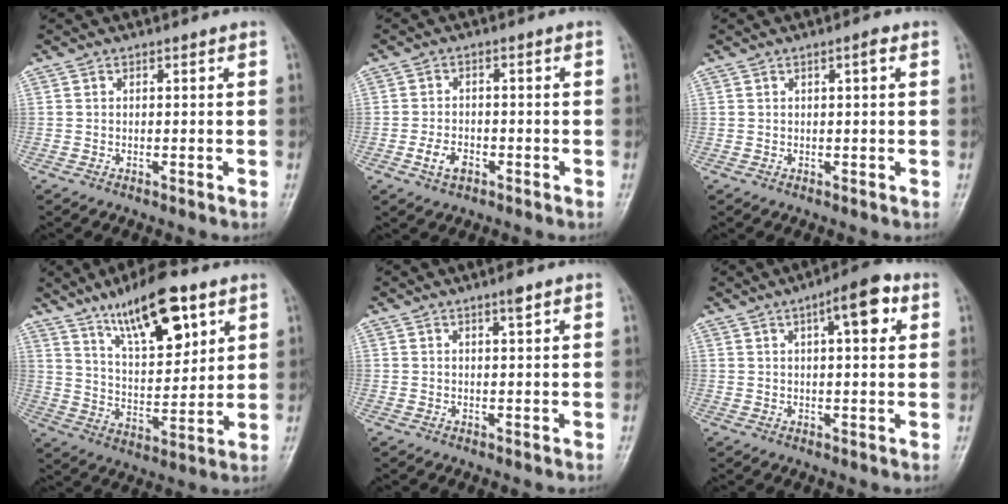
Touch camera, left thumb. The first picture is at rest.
{"total": 3.9, "force": [-1.8, 2.5, 2.4], "torque": [-0.043, 0.012, -0.033]}
{"total": 1.6, "force": [0.6, 0.3, 1.4], "torque": [-0.023, 0.003, 0.007]}
{"total": 16.1, "force": [9.4, 5.9, 11.7], "torque": [-0.160, -0.044, 0.162]}
{"total": 1.8, "force": [1.1, 0.2, 1.4], "torque": [-0.023, -0.005, 0.019]}
{"total": 7.9, "force": [3.2, 2.6, 6.8], "torque": [-0.085, 0.003, 0.040]}